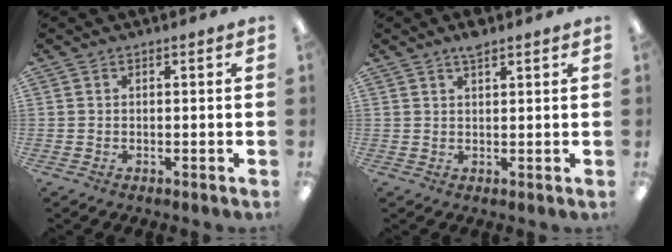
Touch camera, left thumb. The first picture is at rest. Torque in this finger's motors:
{"motor_torque": [0.74, 0.21, 0.49, -0.64, 0.01]}